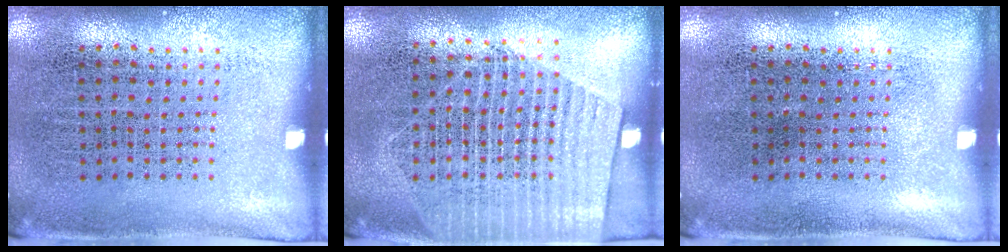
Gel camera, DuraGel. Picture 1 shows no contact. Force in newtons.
{"total": 1.7, "press": 1.5, "slide": 0.8}
{"total": 0.0}